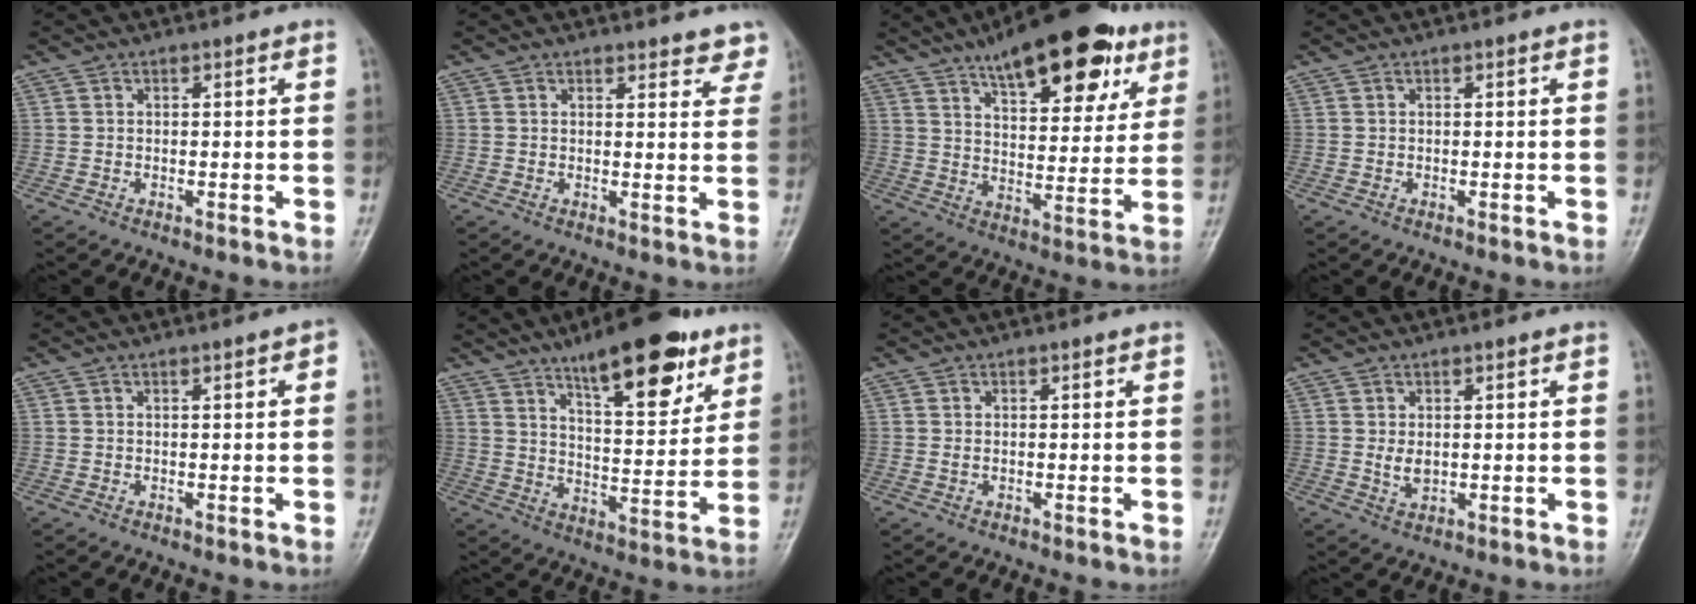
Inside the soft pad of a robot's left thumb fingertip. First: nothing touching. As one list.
[{"total": 5.0, "force": [4.5, 1.7, 1.2], "torque": [0.016, -0.025, 0.039]}, {"total": 21.5, "force": [12.9, 8.7, 14.8], "torque": [-0.177, -0.032, 0.194]}, {"total": 0.0}, {"total": 1.5, "force": [0.5, 0.4, 1.4], "torque": [-0.017, 0.002, 0.004]}, {"total": 17.3, "force": [10.9, 5.7, 12.1], "torque": [-0.144, -0.056, 0.172]}, {"total": 0.7, "force": [0.3, 0.3, 0.6], "torque": [-0.011, 0.002, 0.006]}, {"total": 2.6, "force": [0.5, 1.6, 2.0], "torque": [-0.028, -0.008, 0.013]}]